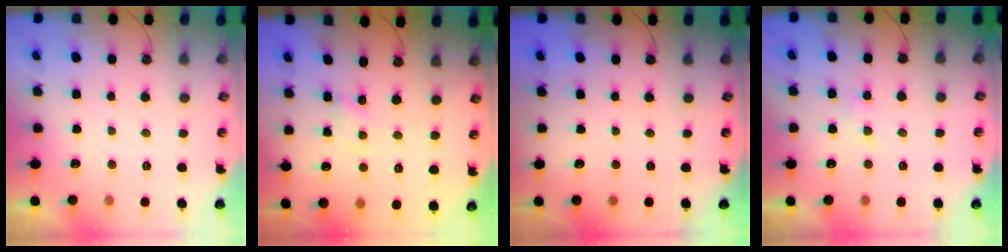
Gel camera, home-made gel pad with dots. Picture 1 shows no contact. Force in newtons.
{"total": 1.1, "press": 1.1, "slide": 0.2}
{"total": 0.0}
{"total": 2.9, "press": 2.9, "slide": 0.5}